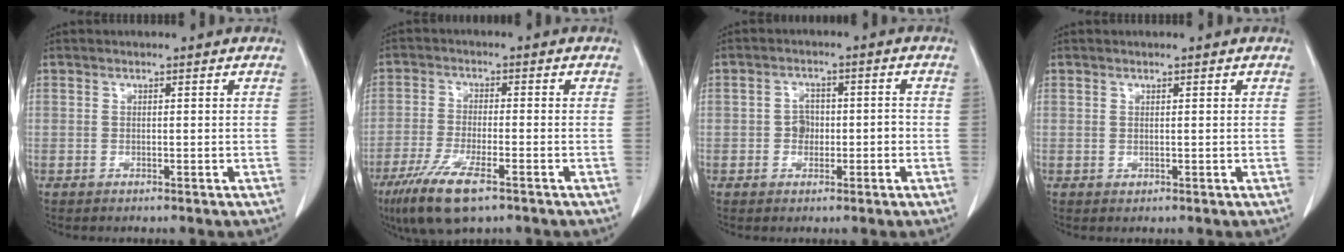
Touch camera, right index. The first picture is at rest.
{"total": 10.1, "force": [-6.0, 2.7, 7.7], "torque": [-0.155, -0.022, -0.102]}
{"total": 4.3, "force": [-0.8, 3.1, 2.8], "torque": [-0.051, 0.022, -0.010]}
{"total": 0.8, "force": [0.3, 0.7, 0.4], "torque": [-0.008, 0.000, 0.007]}